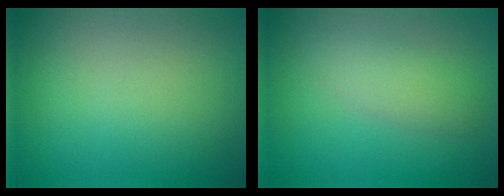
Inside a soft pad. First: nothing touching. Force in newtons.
{"total": 3.7, "press": 3.7, "slide": 0.1}